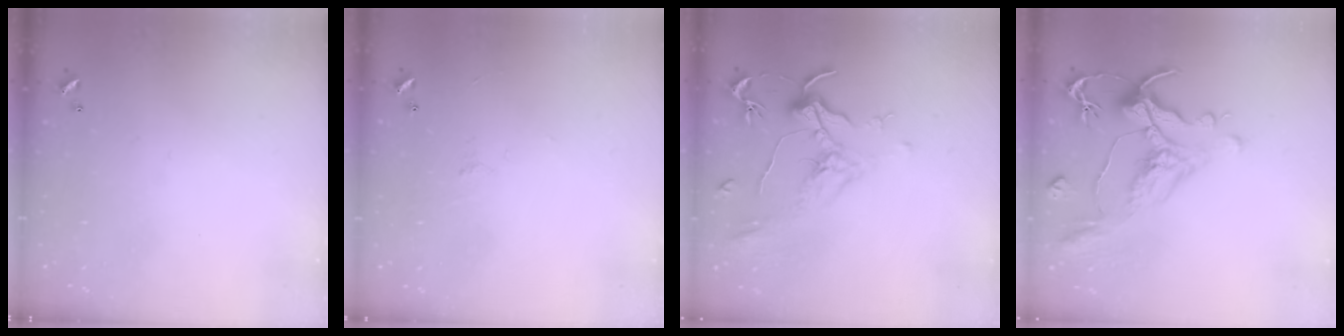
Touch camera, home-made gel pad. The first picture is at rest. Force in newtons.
{"total": 3.5, "press": 3.5, "slide": 0.5}
{"total": 1.9, "press": 1.7, "slide": 0.9}
{"total": 1.7, "press": 0.9, "slide": 1.4}